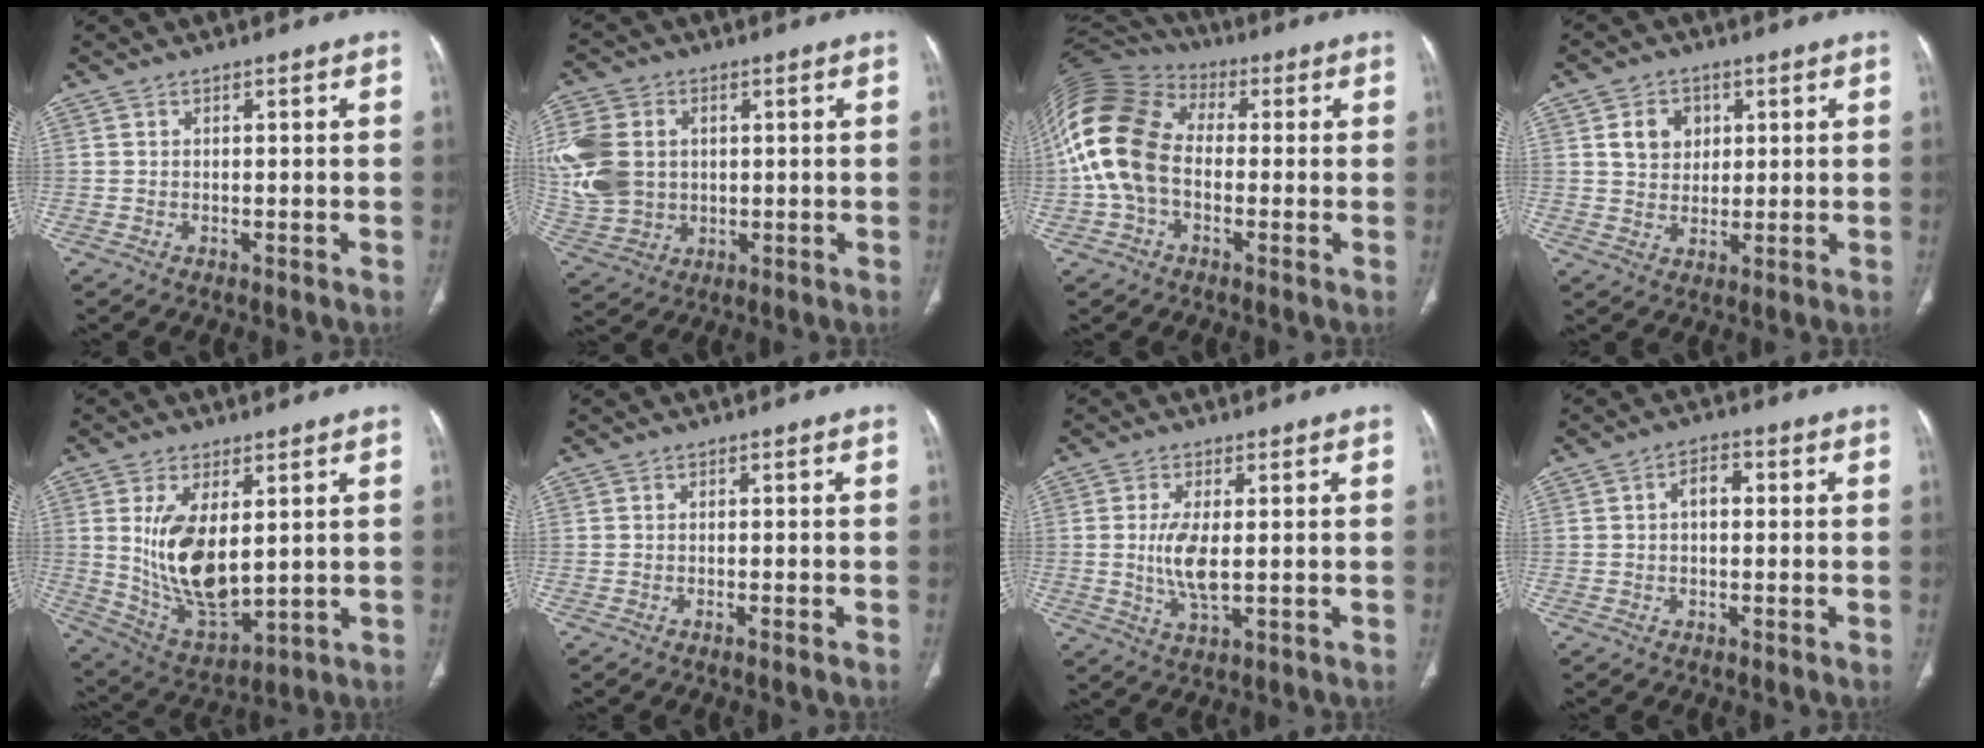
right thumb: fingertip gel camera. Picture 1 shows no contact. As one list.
[{"total": 15.8, "force": [1.8, 12.3, 9.7], "torque": [-0.221, 0.004, 0.046]}, {"total": 16.7, "force": [-1.2, 11.5, 12.1], "torque": [-0.257, 0.036, -0.030]}, {"total": 6.3, "force": [2.0, 5.2, 3.0], "torque": [-0.023, -0.007, 0.036]}, {"total": 14.3, "force": [2.4, 7.1, 12.1], "torque": [-0.213, -0.025, 0.066]}, {"total": 1.2, "force": [-0.9, -0.1, 0.8], "torque": [-0.016, -0.001, -0.009]}, {"total": 6.4, "force": [0.0, 2.4, 6.0], "torque": [-0.130, -0.012, 0.004]}, {"total": 3.6, "force": [0.2, 2.2, 2.9], "torque": [-0.038, 0.013, -0.001]}]